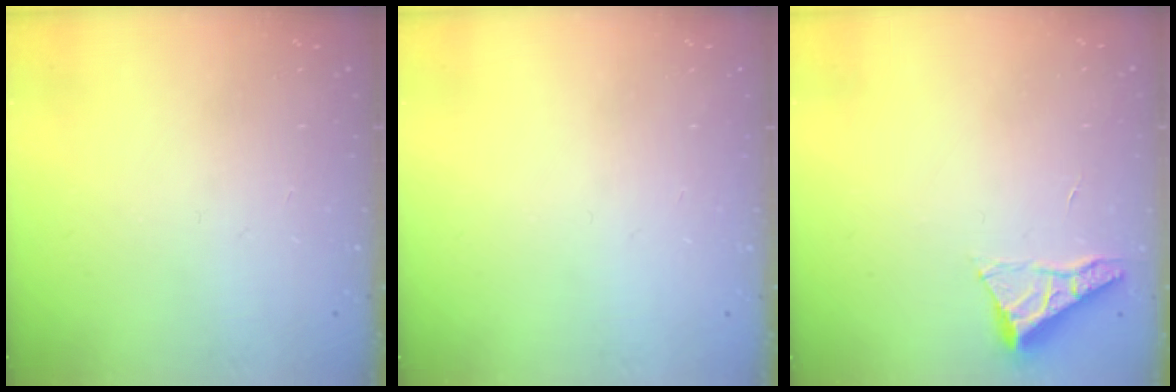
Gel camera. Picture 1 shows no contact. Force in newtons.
{"total": 0.0}
{"total": 5.3, "press": 5.3, "slide": 0.5}